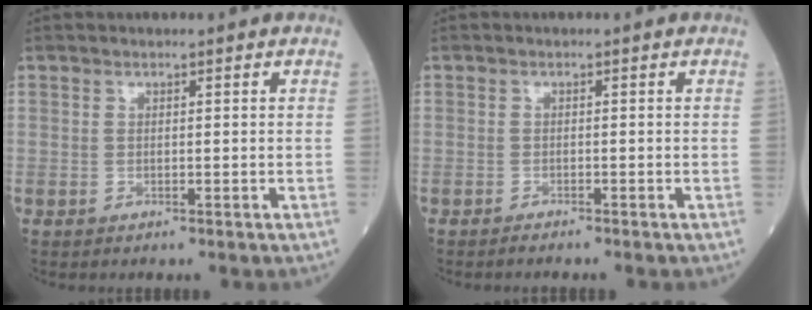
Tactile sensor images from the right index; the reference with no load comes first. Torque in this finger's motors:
{"motor_torque": [-0.02, -0.21, 0.06, 0.02]}